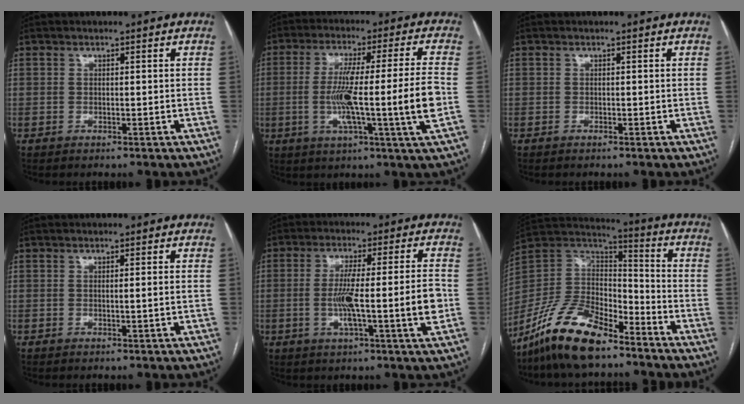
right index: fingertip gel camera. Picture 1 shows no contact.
{"total": 15.0, "force": [-2.3, -1.5, 14.8], "torque": [-0.260, -0.004, -0.044]}
{"total": 0.0}
{"total": 1.1, "force": [0.0, -0.3, 1.0], "torque": [-0.016, 0.000, 0.001]}
{"total": 11.3, "force": [-1.9, -0.4, 11.2], "torque": [-0.198, 0.004, -0.033]}
{"total": 15.7, "force": [-11.6, 5.2, 9.1], "torque": [-0.180, 0.012, -0.220]}